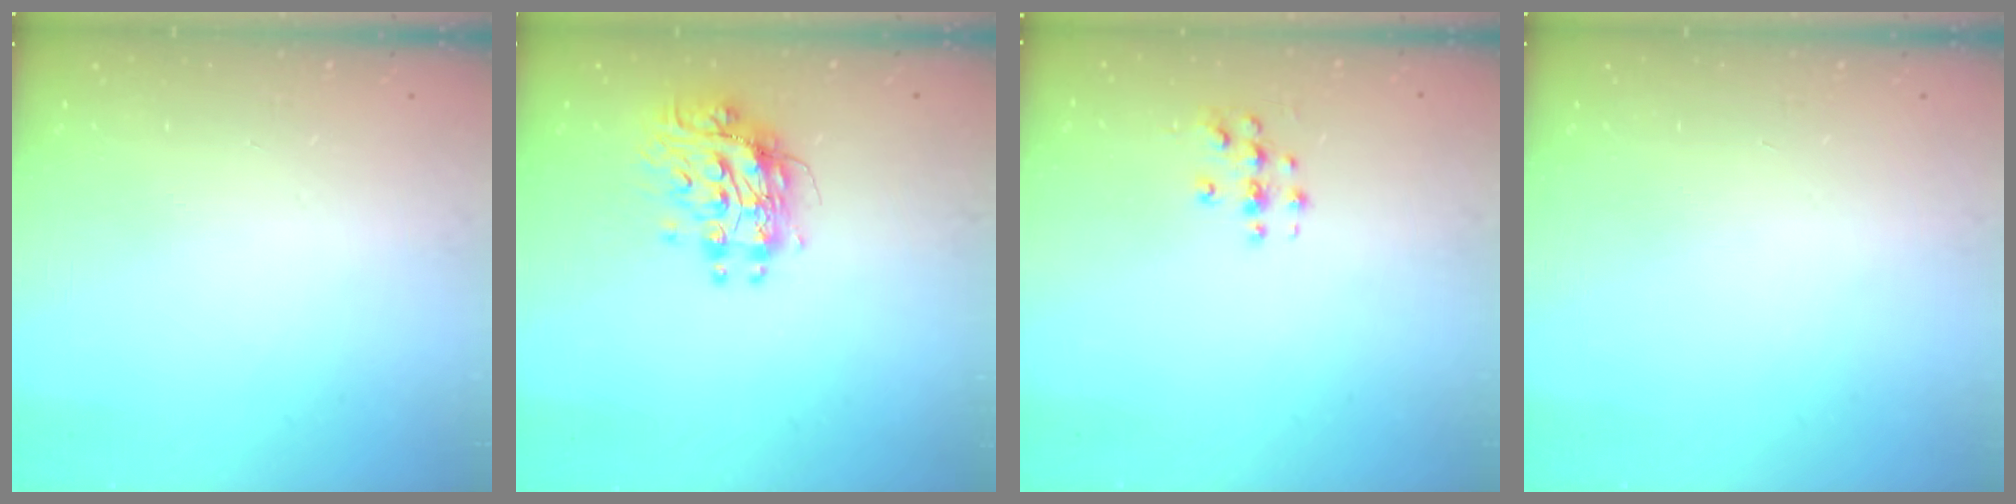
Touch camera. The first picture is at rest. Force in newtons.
{"total": 9.7, "press": 9.6, "slide": 0.9}
{"total": 3.3, "press": 3.3, "slide": 0.2}
{"total": 0.0}